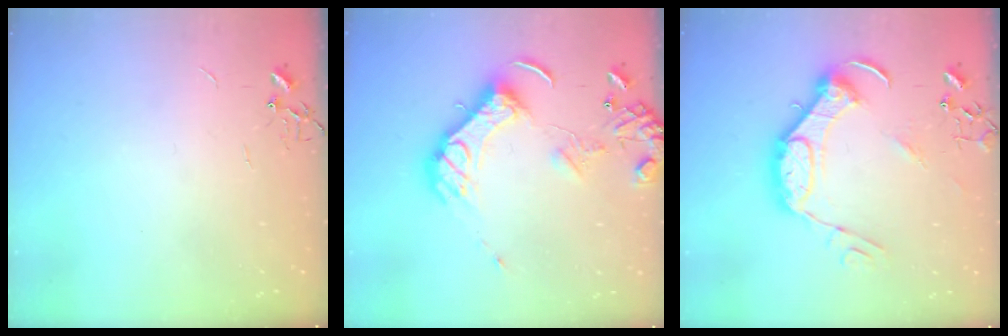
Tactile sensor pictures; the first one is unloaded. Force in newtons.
{"total": 15.3, "press": 15.2, "slide": 2.3}
{"total": 15.6, "press": 15.6, "slide": 1.5}